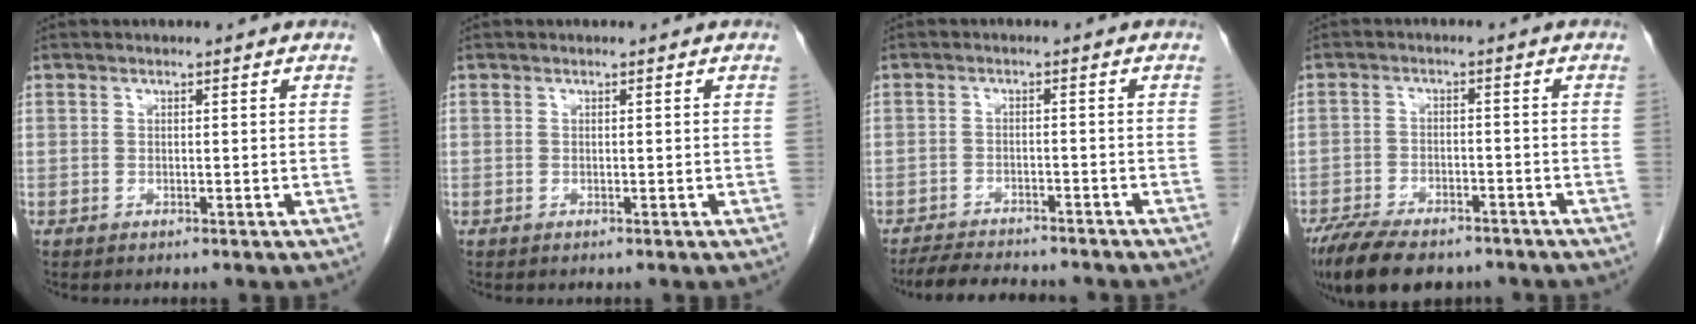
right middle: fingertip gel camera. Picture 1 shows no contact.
{"total": 0.0}
{"total": 8.3, "force": [-7.6, 1.4, 3.0], "torque": [-0.047, -0.012, -0.114]}
{"total": 12.8, "force": [-9.8, 5.0, 6.6], "torque": [-0.118, -0.009, -0.151]}